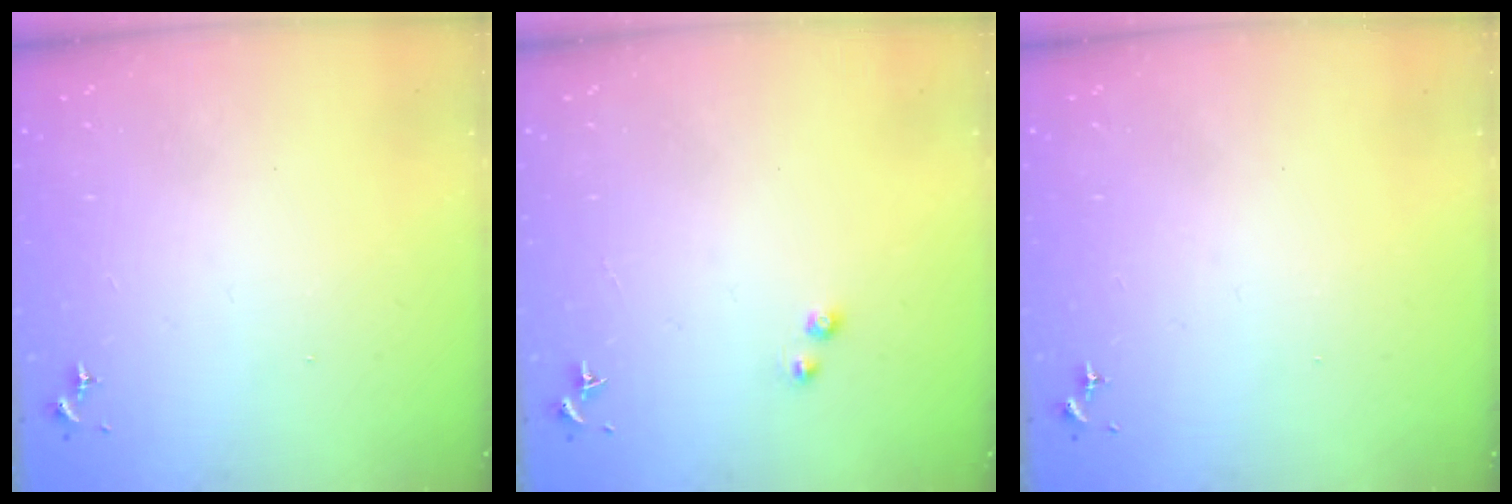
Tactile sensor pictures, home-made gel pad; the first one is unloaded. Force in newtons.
{"total": 1.0, "press": 1.0, "slide": 0.1}
{"total": 0.0}